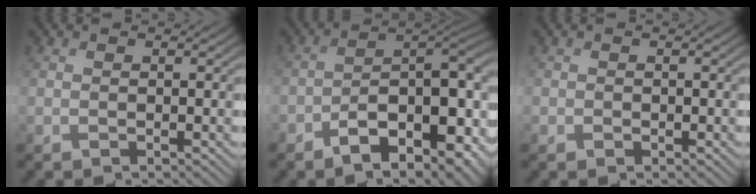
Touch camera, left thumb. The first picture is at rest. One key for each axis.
{"total": 14.0, "fx": -6.8, "fy": 6.0, "fz": 10.7, "tx": -0.146, "ty": -0.015, "tz": -0.108}
{"total": 0.9, "fx": -0.1, "fy": 0.9, "fz": 0.0, "tx": 0.004, "ty": -0.005, "tz": -0.006}